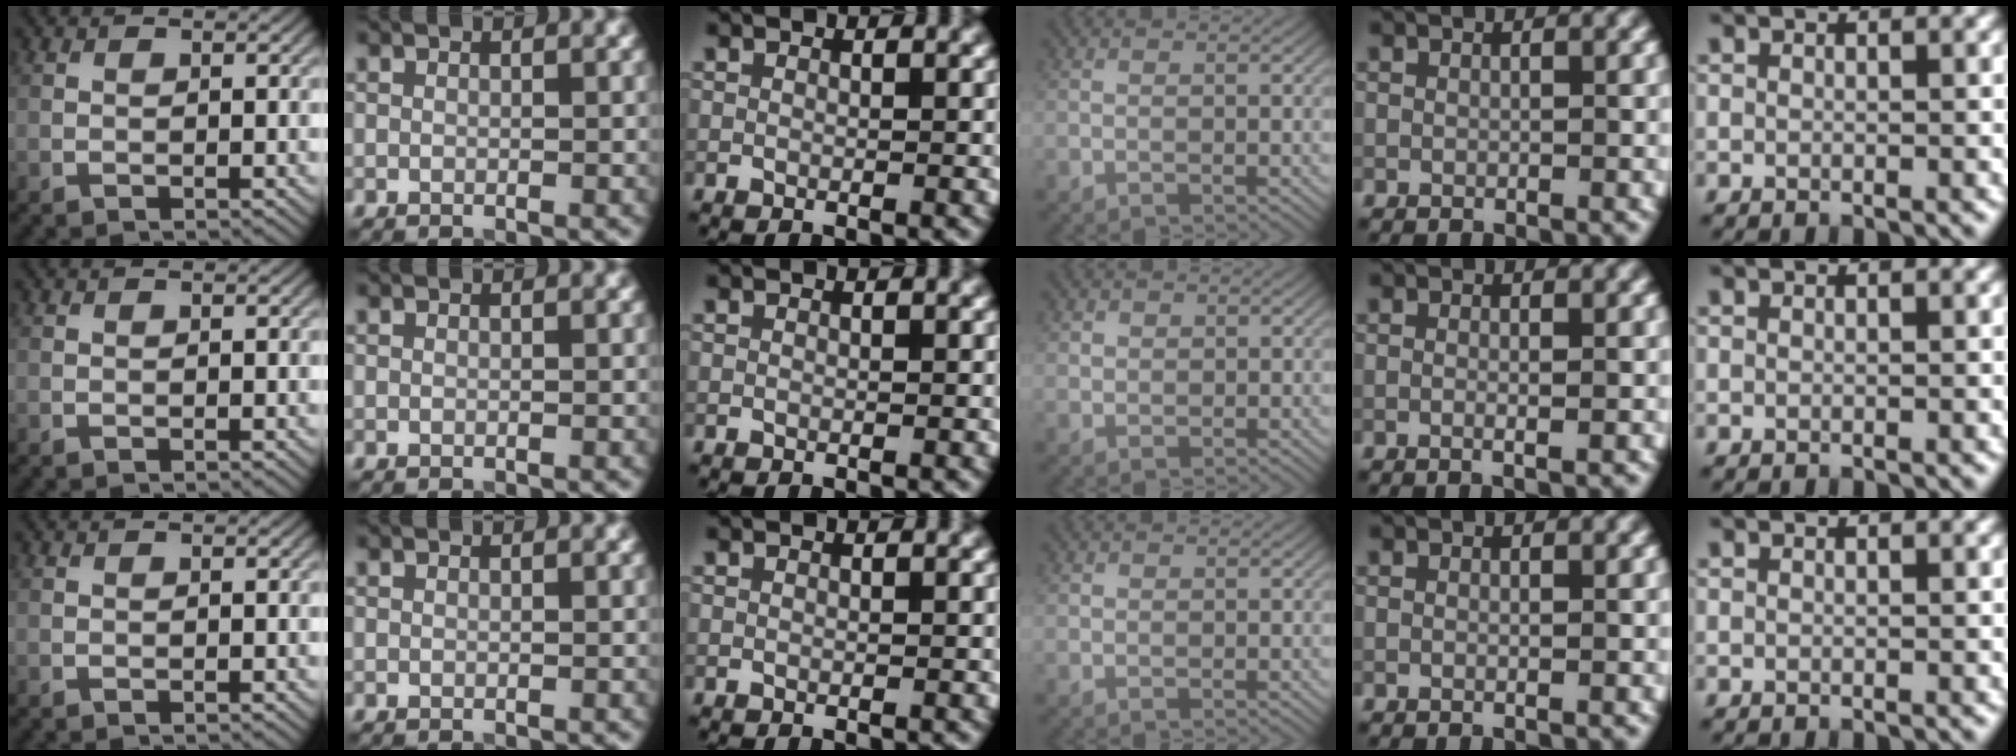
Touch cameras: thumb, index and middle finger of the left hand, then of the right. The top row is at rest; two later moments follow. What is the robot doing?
{"motion": "lift_and_place", "object": "coin"}